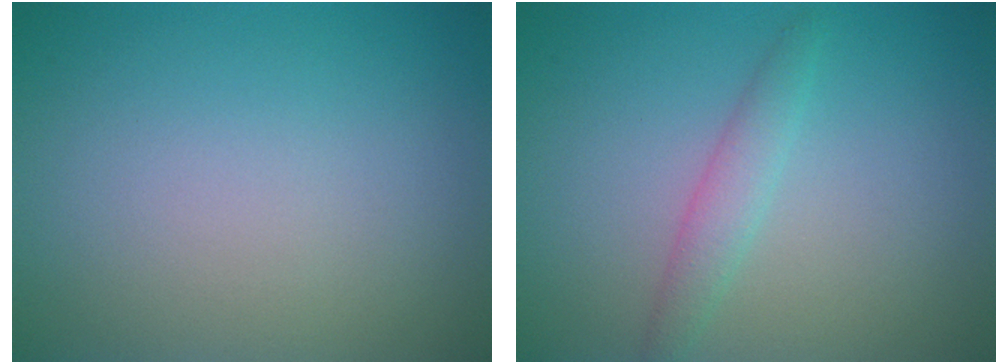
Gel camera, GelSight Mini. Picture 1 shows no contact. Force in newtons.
{"total": 1.9, "press": 1.9, "slide": 0.1}